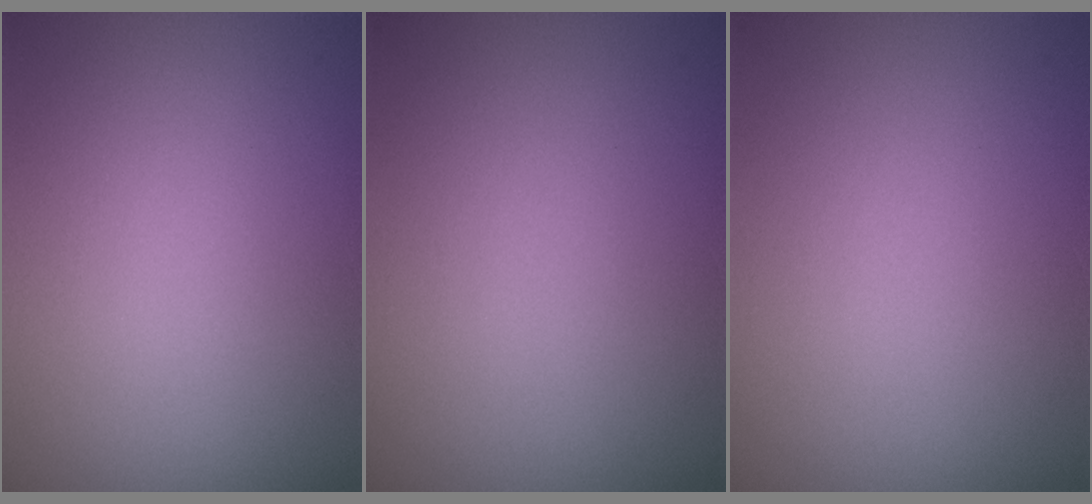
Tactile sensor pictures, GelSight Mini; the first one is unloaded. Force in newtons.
{"total": 0.0}
{"total": 0.0}